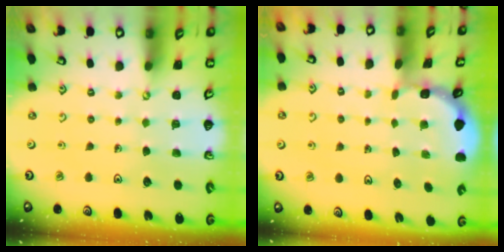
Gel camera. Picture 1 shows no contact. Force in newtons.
{"total": 1.2, "press": 1.2, "slide": 0.1}